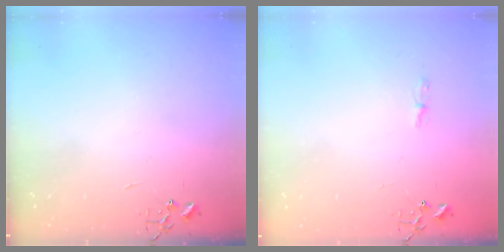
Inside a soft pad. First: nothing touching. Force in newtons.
{"total": 3.7, "press": 3.7, "slide": 0.5}